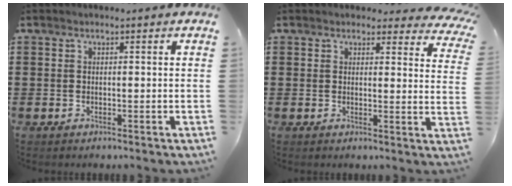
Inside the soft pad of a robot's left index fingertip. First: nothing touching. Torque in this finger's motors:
{"motor_torque": [2.14, 0.00, 0.42, -0.02]}